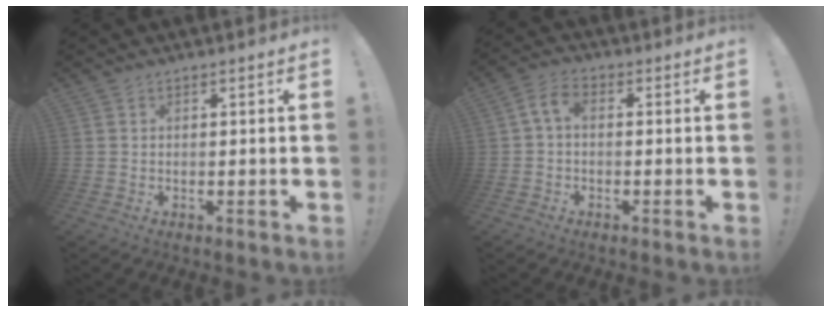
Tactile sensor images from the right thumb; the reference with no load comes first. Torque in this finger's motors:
{"motor_torque": [0.03, 0.01, 0.36, -0.08, 0.00]}